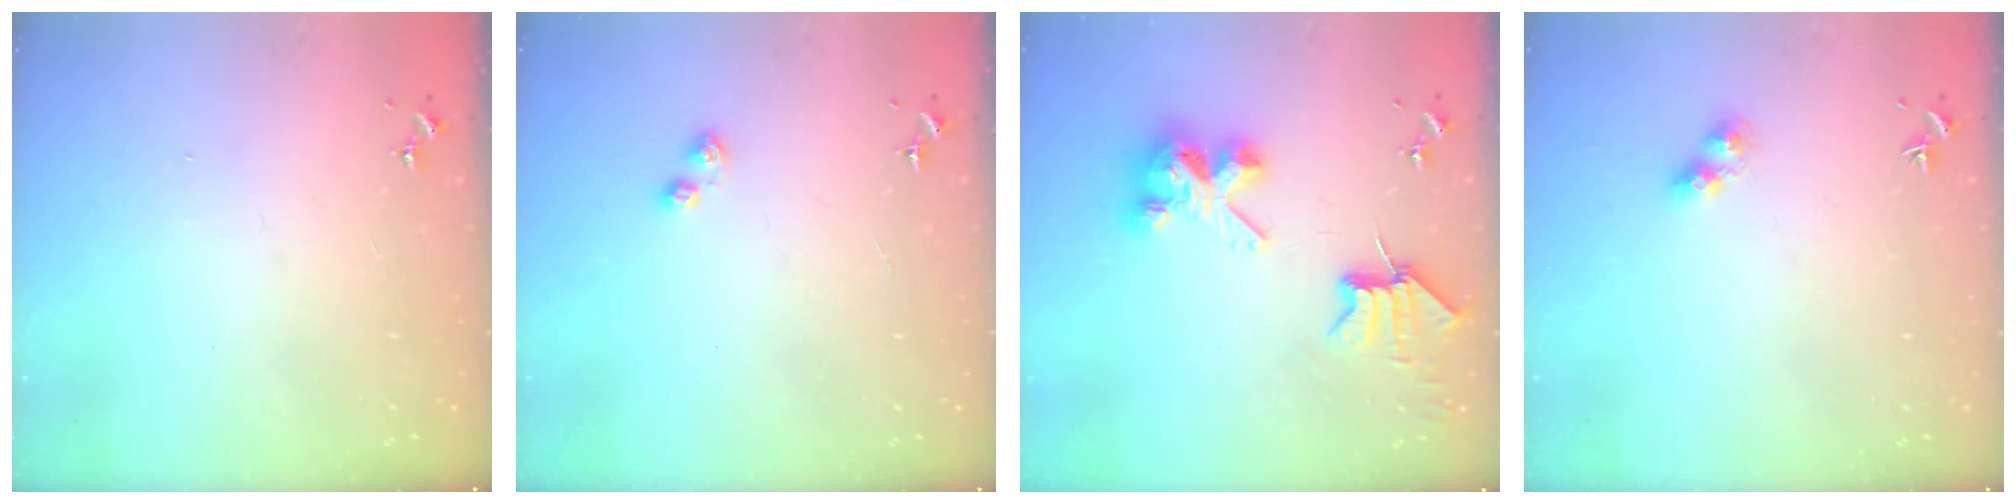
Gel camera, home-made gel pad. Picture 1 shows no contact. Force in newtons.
{"total": 4.3, "press": 4.3, "slide": 0.4}
{"total": 8.6, "press": 8.5, "slide": 0.6}
{"total": 5.7, "press": 5.7, "slide": 0.2}